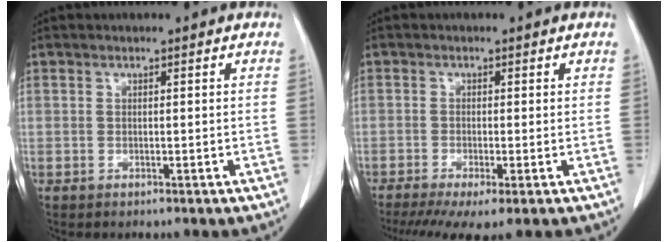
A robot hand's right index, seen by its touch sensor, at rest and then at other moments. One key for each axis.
{"total": 6.7, "fx": -4.4, "fy": 0.9, "fz": 4.9, "tx": -0.077, "ty": -0.015, "tz": -0.074}